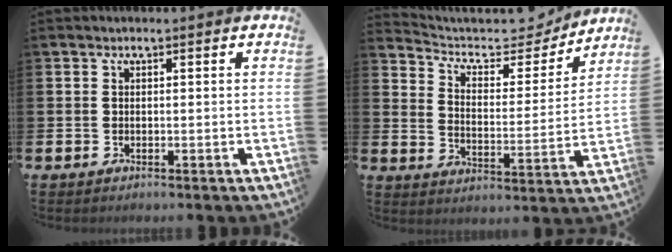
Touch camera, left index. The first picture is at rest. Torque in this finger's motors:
{"motor_torque": [0.86, -1.28, 0.12, 0.04]}